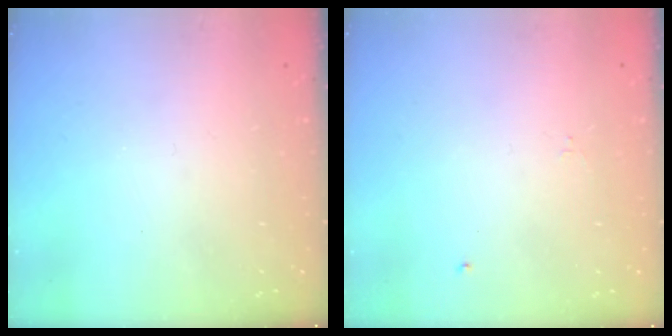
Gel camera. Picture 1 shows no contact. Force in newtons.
{"total": 0.6, "press": 0.5, "slide": 0.2}